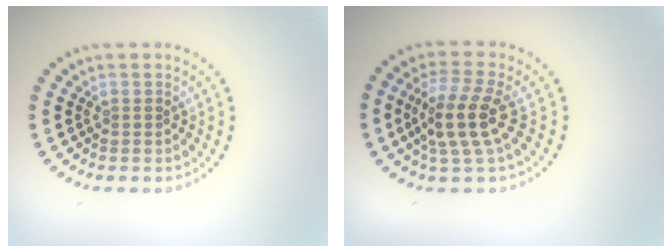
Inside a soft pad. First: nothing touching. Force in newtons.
{"total": 4.3, "press": 3.8, "slide": 1.9}